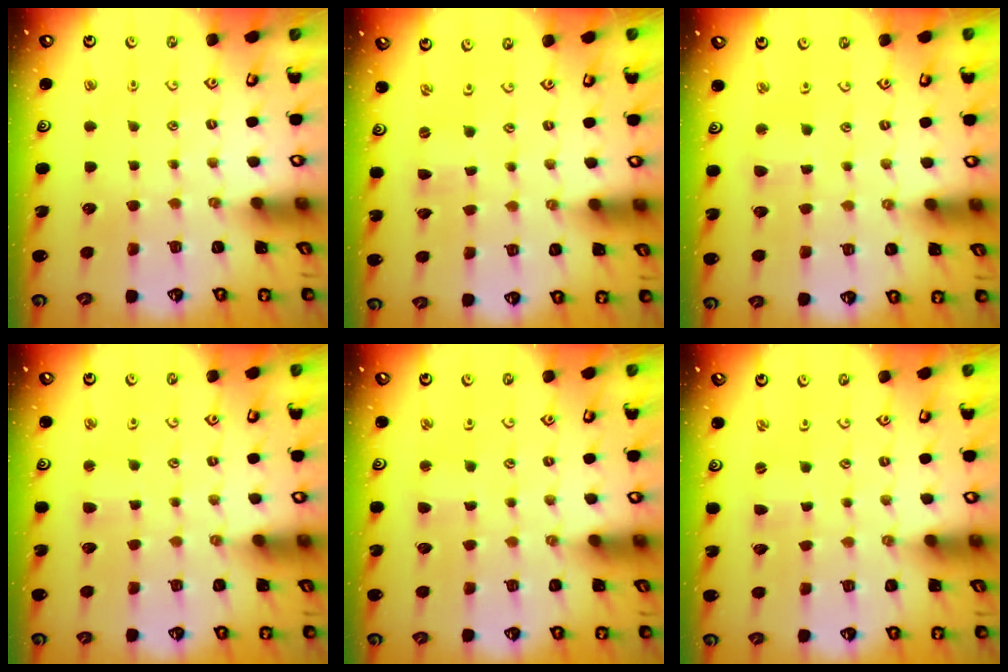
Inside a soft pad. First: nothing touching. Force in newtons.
{"total": 0.0}
{"total": 3.1, "press": 3.1, "slide": 0.3}
{"total": 2.7, "press": 2.7, "slide": 0.3}
{"total": 2.2, "press": 2.2, "slide": 0.3}
{"total": 1.0, "press": 1.0, "slide": 0.3}